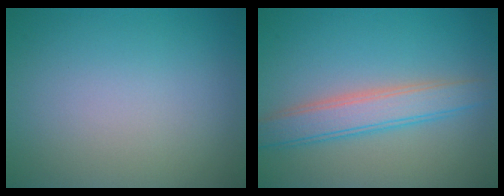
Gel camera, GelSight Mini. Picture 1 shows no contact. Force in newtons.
{"total": 4.2, "press": 4.2, "slide": 0.2}